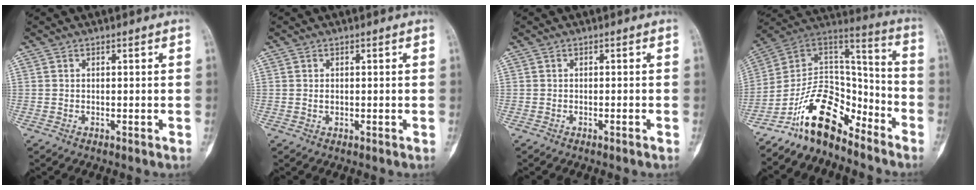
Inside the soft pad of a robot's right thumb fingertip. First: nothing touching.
{"total": 0.8, "force": [0.1, 0.5, 0.6], "torque": [-0.010, 0.000, 0.004]}
{"total": 0.7, "force": [-0.5, 0.0, 0.5], "torque": [-0.013, 0.004, -0.005]}
{"total": 15.4, "force": [-11.0, 7.6, 7.7], "torque": [-0.103, 0.117, -0.204]}